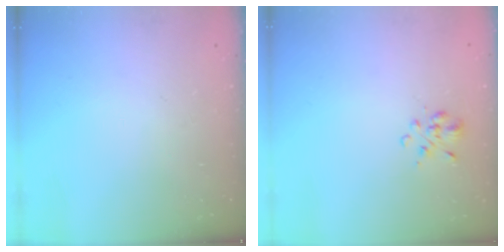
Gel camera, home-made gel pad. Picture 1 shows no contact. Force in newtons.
{"total": 2.6, "press": 2.4, "slide": 0.9}